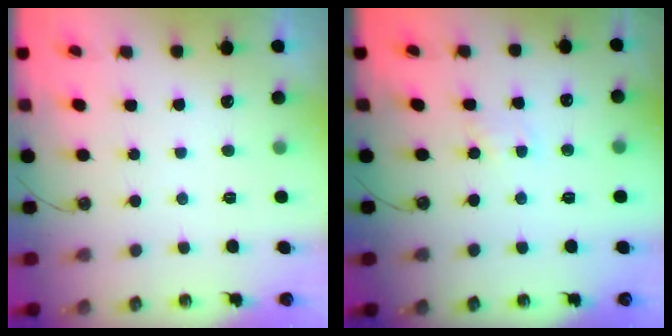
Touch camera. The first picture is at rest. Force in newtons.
{"total": 2.0, "press": 2.0, "slide": 0.3}